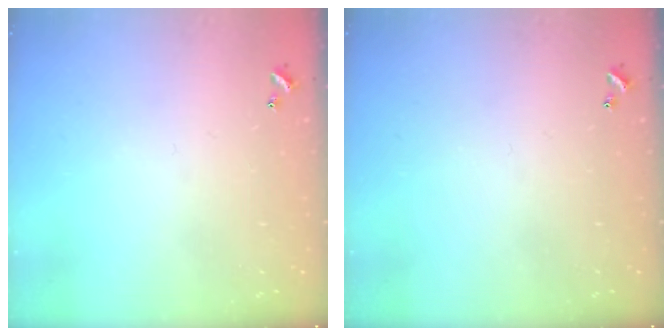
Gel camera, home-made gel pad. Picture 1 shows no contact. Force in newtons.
{"total": 0.0}